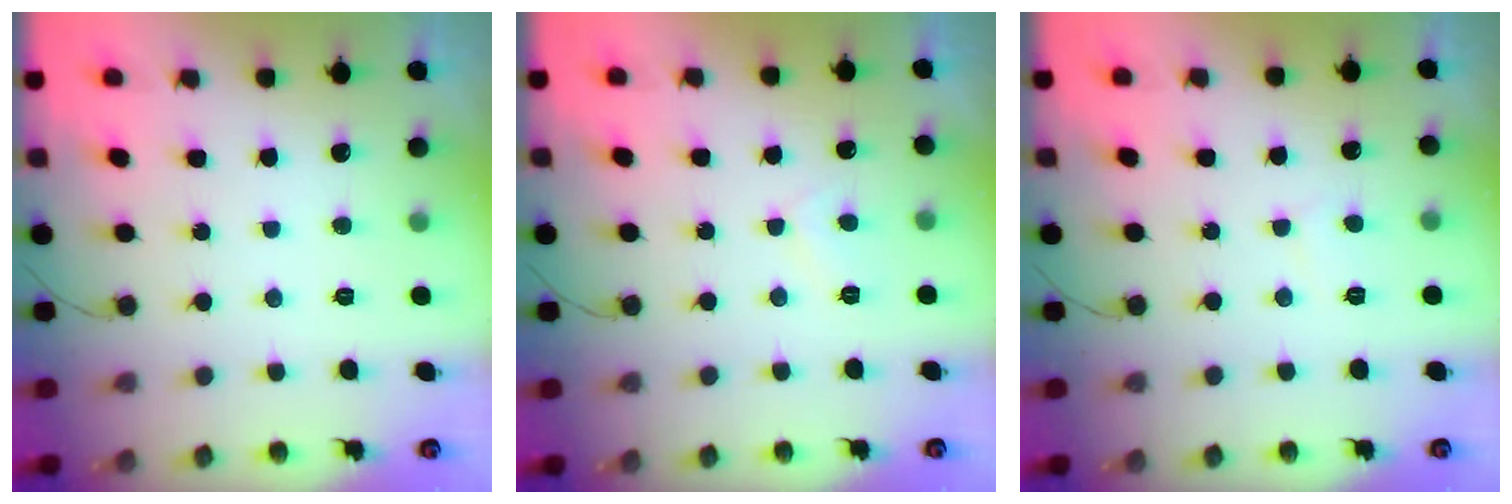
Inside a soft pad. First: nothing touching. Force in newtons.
{"total": 3.9, "press": 3.8, "slide": 0.6}
{"total": 2.6, "press": 2.6, "slide": 0.2}